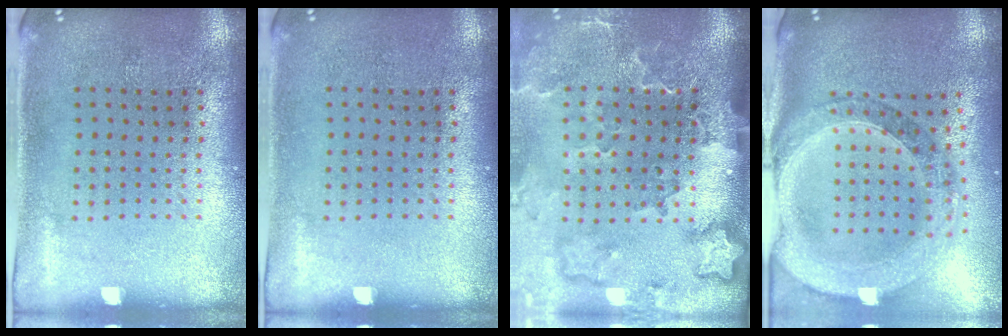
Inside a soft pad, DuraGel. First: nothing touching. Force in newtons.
{"total": 0.0}
{"total": 3.4, "press": 2.5, "slide": 2.2}
{"total": 1.9, "press": 1.8, "slide": 0.7}